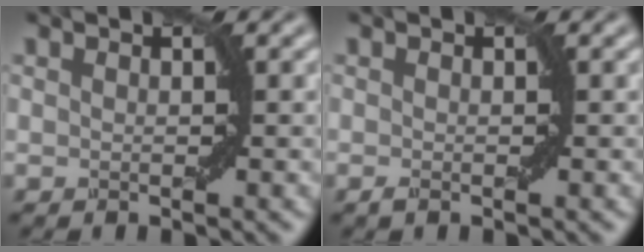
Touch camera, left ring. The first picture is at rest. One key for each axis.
{"total": 0.7, "fx": -0.3, "fy": 0.2, "fz": 0.6, "tx": -0.011, "ty": 0.001, "tz": -0.003}